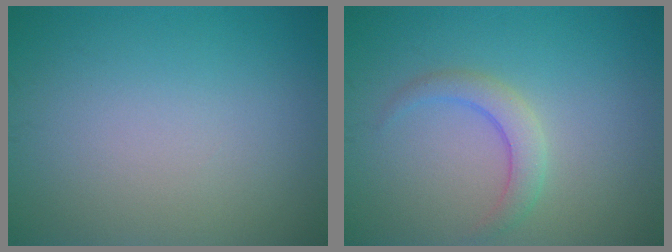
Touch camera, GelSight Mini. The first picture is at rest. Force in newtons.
{"total": 2.4, "press": 2.4, "slide": 0.1}